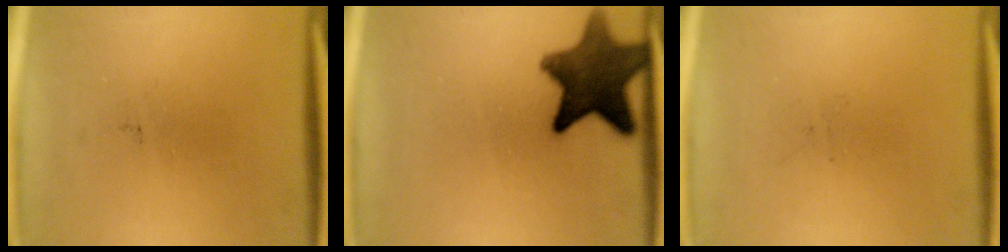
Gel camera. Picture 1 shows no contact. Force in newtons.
{"total": 11.6}
{"total": 0.0}